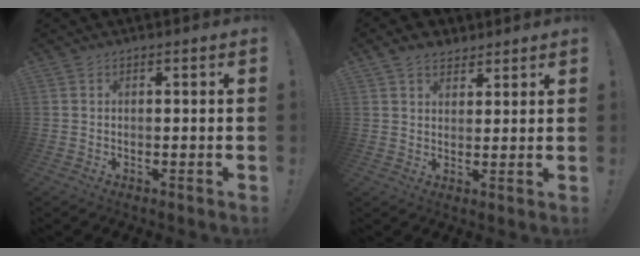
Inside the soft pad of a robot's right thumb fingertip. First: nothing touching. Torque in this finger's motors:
{"motor_torque": [0.03, 0.24, 0.95, 0.71, 0.29]}